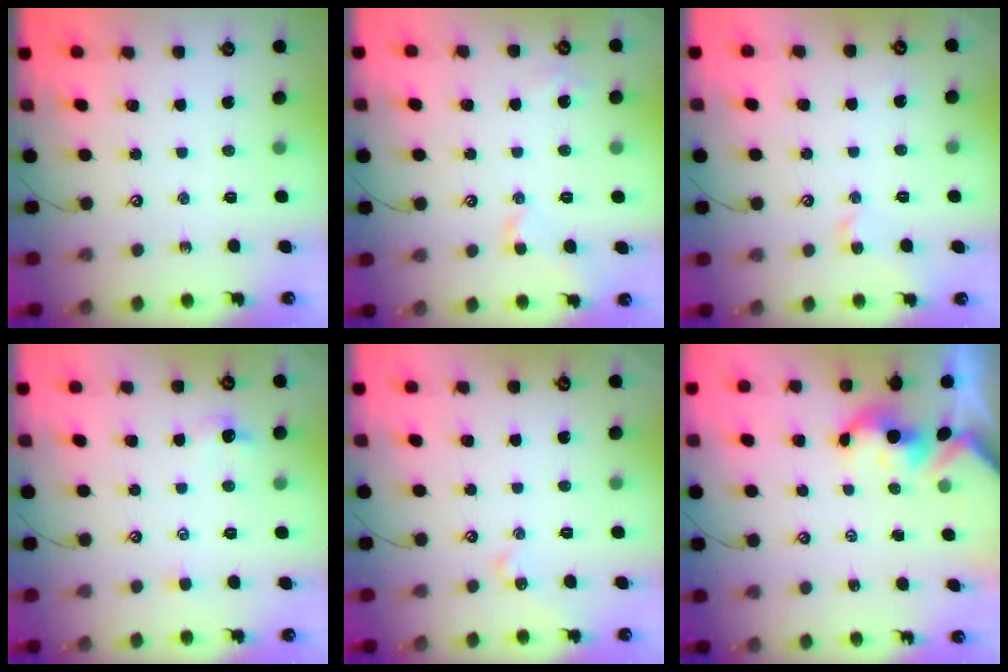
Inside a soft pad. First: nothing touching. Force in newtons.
{"total": 1.1, "press": 0.9, "slide": 0.7}
{"total": 1.3, "press": 1.3, "slide": 0.1}
{"total": 0.0}
{"total": 0.5, "press": 0.4, "slide": 0.4}
{"total": 1.5, "press": 1.5, "slide": 0.2}